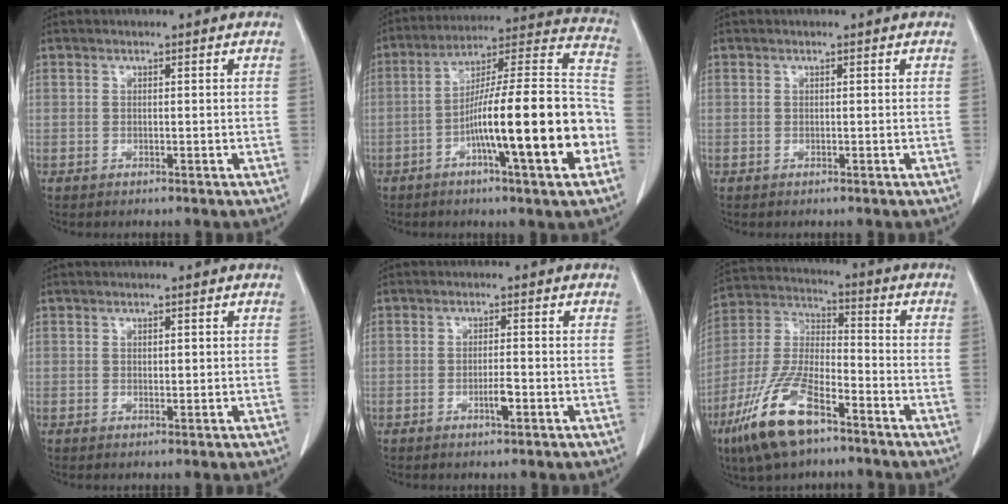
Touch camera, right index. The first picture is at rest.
{"total": 21.4, "force": [-6.6, 1.4, 20.3], "torque": [-0.282, 0.012, -0.107]}
{"total": 0.0}
{"total": 0.8, "force": [0.3, 0.4, 0.6], "torque": [-0.009, -0.002, 0.006]}
{"total": 2.3, "force": [-1.0, 0.2, 2.1], "torque": [-0.038, -0.002, -0.016]}
{"total": 14.5, "force": [-8.8, 4.5, 10.6], "torque": [-0.231, -0.014, -0.165]}